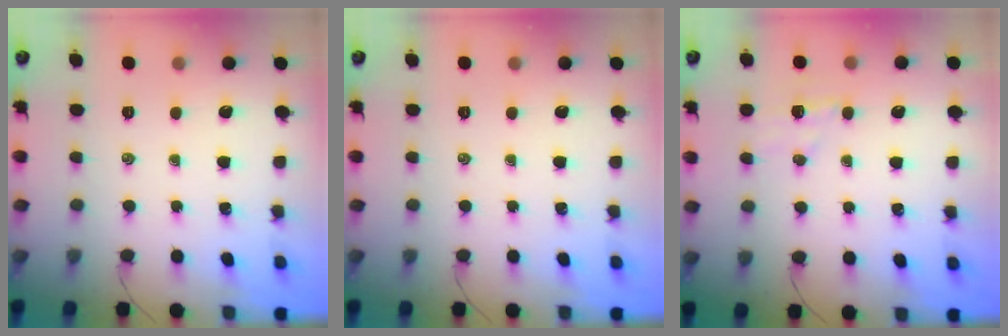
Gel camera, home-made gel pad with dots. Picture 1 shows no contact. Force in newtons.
{"total": 0.0}
{"total": 5.5, "press": 5.4, "slide": 0.9}